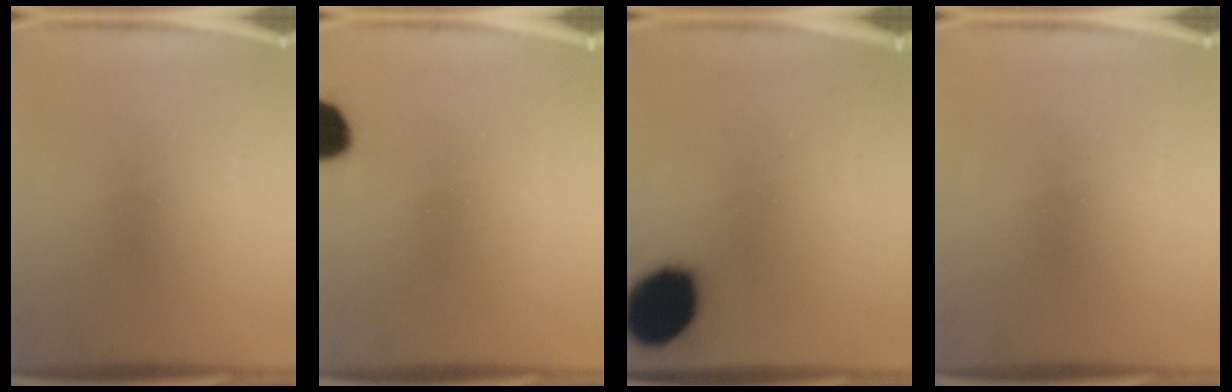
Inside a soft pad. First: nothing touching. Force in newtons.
{"total": 8.6}
{"total": 17.4}
{"total": 0.0}